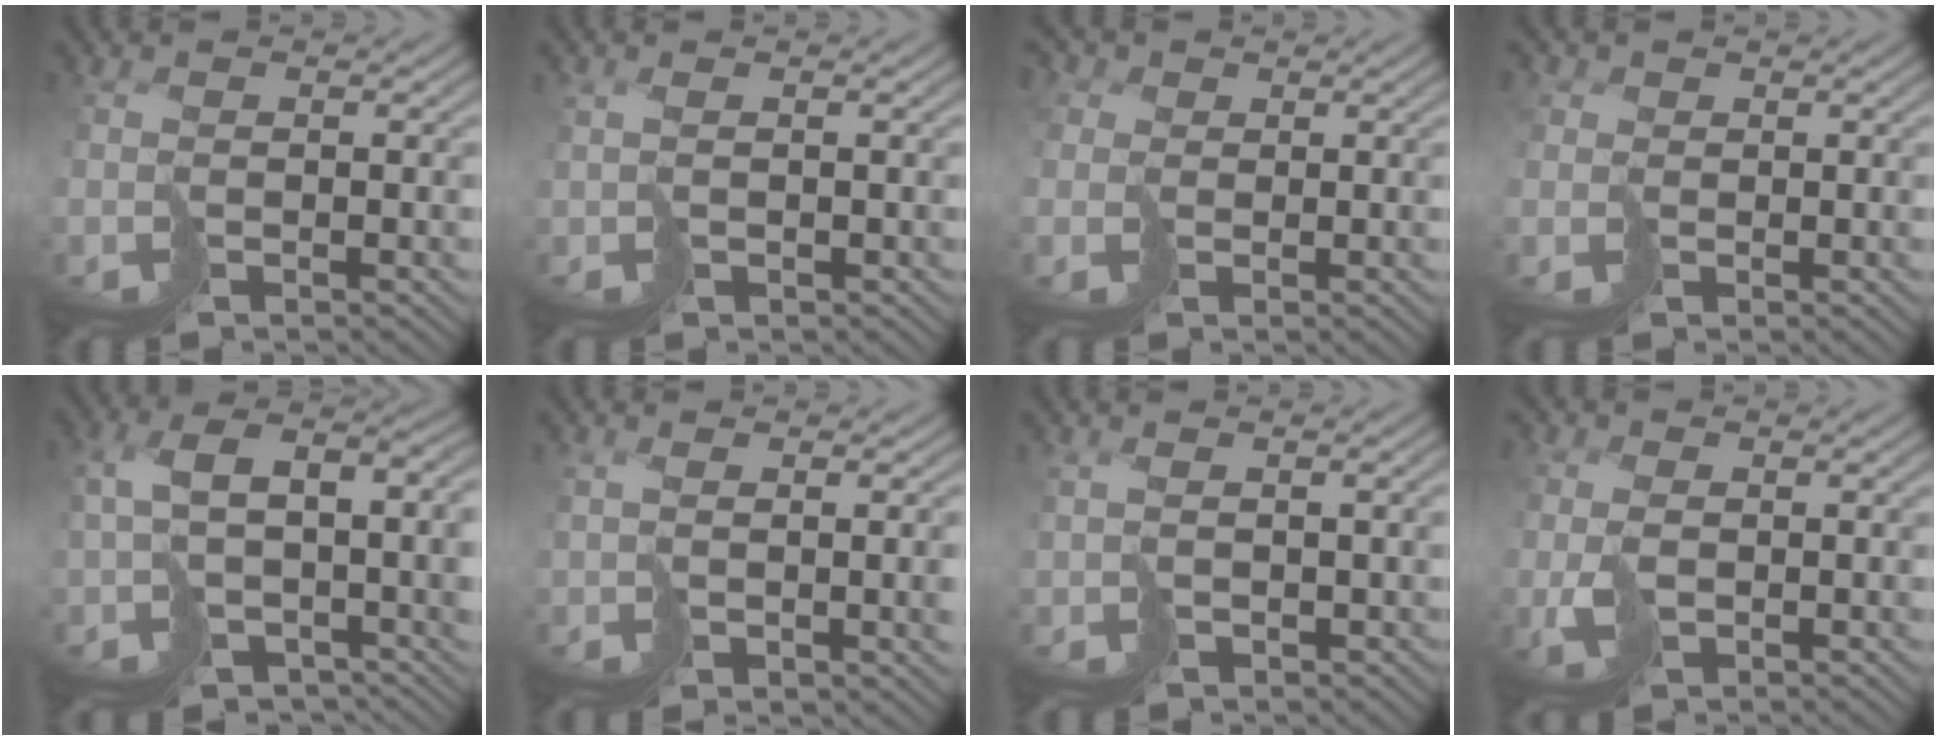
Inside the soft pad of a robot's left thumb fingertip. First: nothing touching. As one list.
[{"total": 1.0, "force": [0.6, 0.2, 0.8], "torque": [-0.020, 0.002, 0.015]}, {"total": 4.2, "force": [1.4, 3.6, 1.7], "torque": [-0.062, 0.011, 0.010]}, {"total": 2.1, "force": [0.7, 1.9, 0.4], "torque": [-0.020, 0.004, 0.008]}, {"total": 9.9, "force": [-0.1, 5.7, 8.1], "torque": [-0.154, -0.006, 0.020]}, {"total": 4.1, "force": [1.0, 1.8, 3.6], "torque": [-0.069, -0.011, 0.036]}, {"total": 2.5, "force": [0.6, 1.2, 2.1], "torque": [-0.047, -0.001, 0.019]}, {"total": 2.5, "force": [0.5, 1.3, 2.0], "torque": [-0.050, 0.003, 0.015]}]